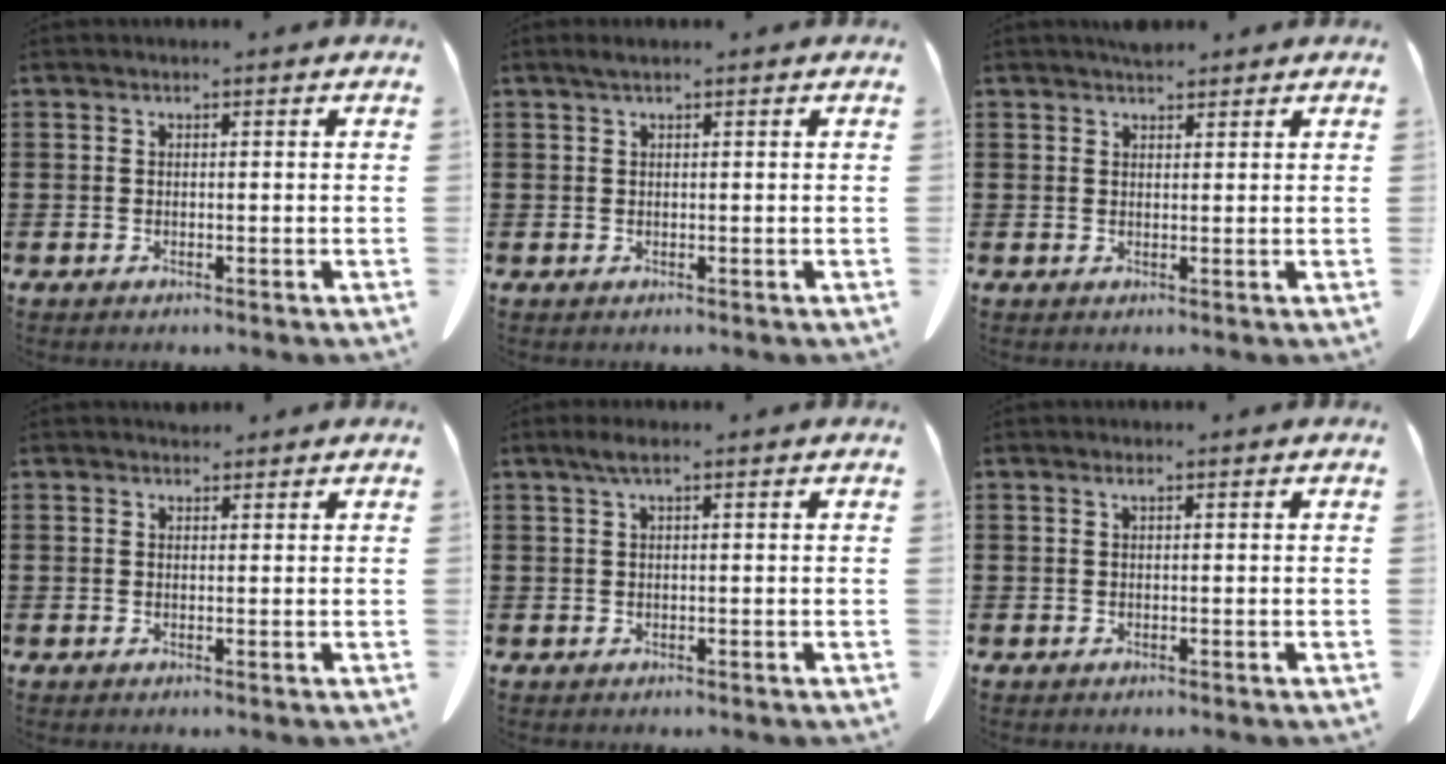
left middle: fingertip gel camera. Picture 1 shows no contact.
{"total": 0.9, "force": [0.5, 0.1, 0.8], "torque": [-0.017, 0.001, 0.009]}
{"total": 2.1, "force": [1.9, 0.6, 0.7], "torque": [-0.019, 0.004, 0.036]}
{"total": 1.2, "force": [1.1, 0.5, 0.1], "torque": [-0.004, 0.002, 0.021]}
{"total": 1.9, "force": [0.6, 0.2, 1.8], "torque": [-0.036, 0.001, 0.011]}
{"total": 0.6, "force": [0.2, 0.0, 0.5], "torque": [-0.011, -0.001, 0.005]}